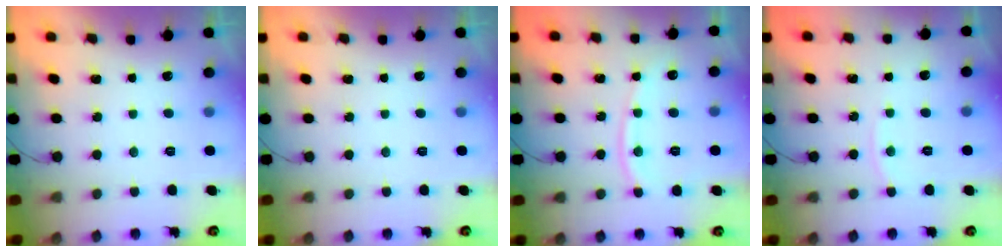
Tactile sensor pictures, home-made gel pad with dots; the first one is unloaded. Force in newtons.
{"total": 0.0}
{"total": 9.6, "press": 9.6, "slide": 1.2}
{"total": 3.0, "press": 3.0, "slide": 0.4}